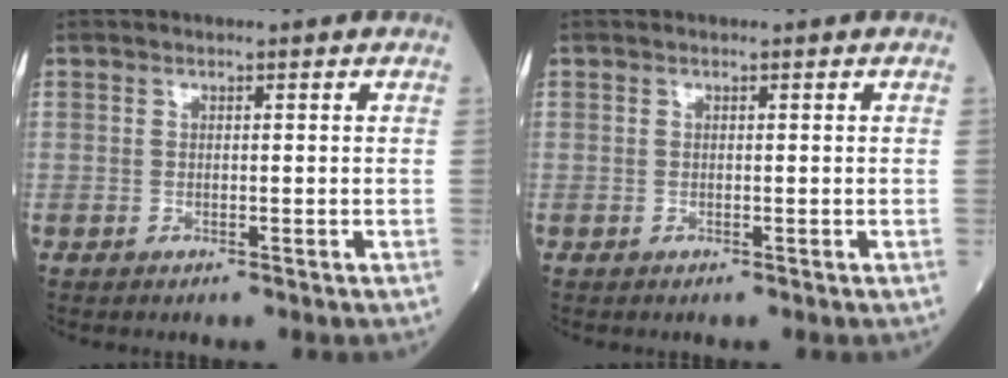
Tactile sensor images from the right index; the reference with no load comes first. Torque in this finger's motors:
{"motor_torque": [0.05, 0.01, 0.04, 0.01]}